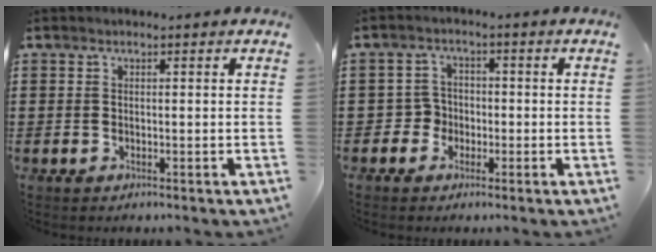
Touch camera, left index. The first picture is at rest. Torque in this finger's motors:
{"motor_torque": [-0.30, 0.71, -0.07, -0.02]}